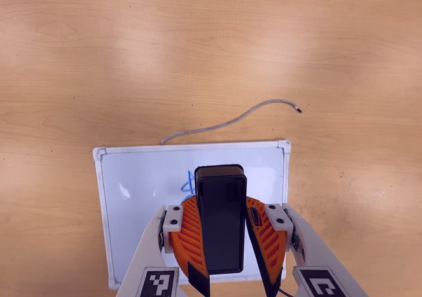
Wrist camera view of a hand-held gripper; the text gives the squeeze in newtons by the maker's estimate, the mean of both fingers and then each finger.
{"total": 8.8, "left": 9.1, "right": 8.4}